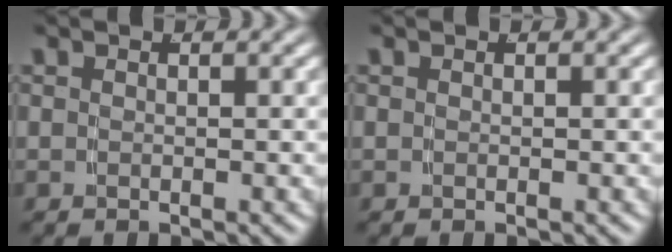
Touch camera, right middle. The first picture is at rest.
{"total": 0.0}